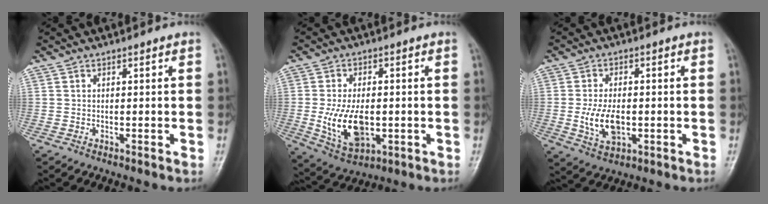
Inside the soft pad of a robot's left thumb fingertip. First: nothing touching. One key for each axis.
{"total": 11.3, "fx": -1.5, "fy": 6.7, "fz": 9.0, "tx": -0.155, "ty": -0.006, "tz": -0.014}
{"total": 7.7, "fx": -1.1, "fy": 4.5, "fz": 6.1, "tx": -0.109, "ty": -0.003, "tz": -0.014}